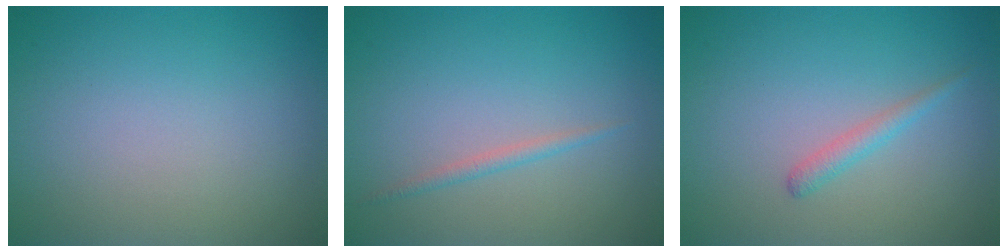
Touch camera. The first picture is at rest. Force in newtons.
{"total": 1.0, "press": 1.0, "slide": 0.0}
{"total": 1.4, "press": 1.4, "slide": 0.0}